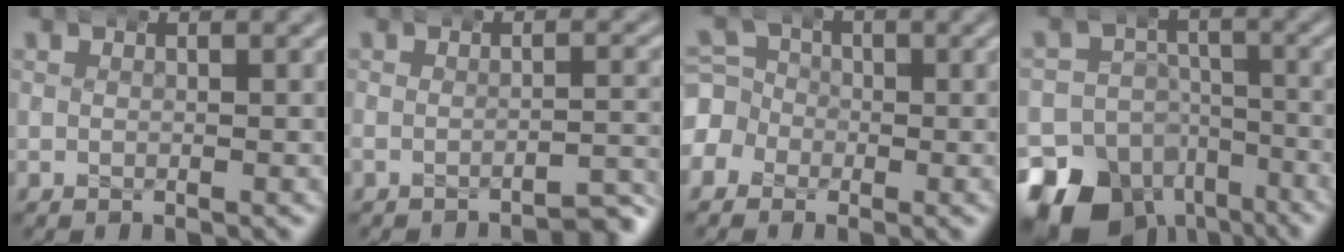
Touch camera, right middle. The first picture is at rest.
{"total": 3.6, "force": [-3.4, 0.1, 1.1], "torque": [-0.010, 0.001, -0.057]}
{"total": 7.0, "force": [-1.2, 6.7, 1.5], "torque": [-0.037, -0.013, -0.033]}
{"total": 16.4, "force": [-9.7, 11.5, 6.5], "torque": [-0.107, -0.067, -0.148]}